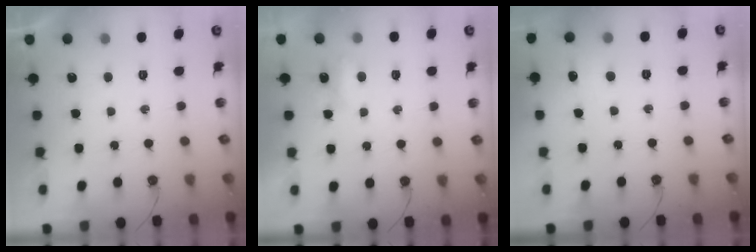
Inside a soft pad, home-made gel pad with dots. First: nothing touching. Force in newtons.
{"total": 3.5, "press": 3.5, "slide": 0.6}
{"total": 3.8, "press": 3.8, "slide": 0.6}